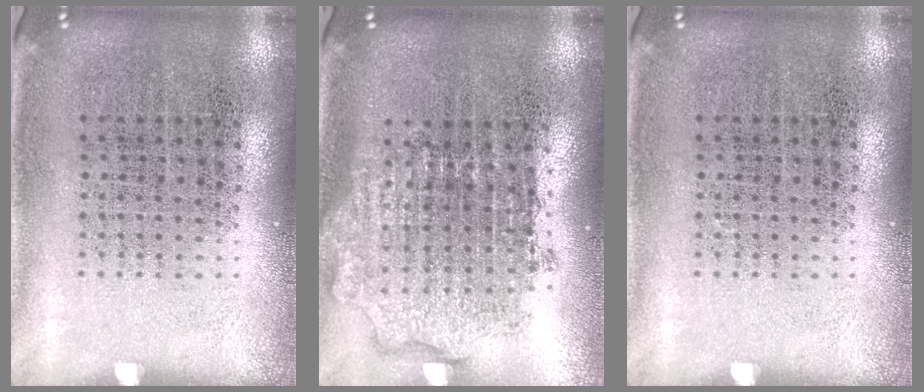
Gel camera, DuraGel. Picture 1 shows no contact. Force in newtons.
{"total": 1.8, "press": 1.5, "slide": 1.1}
{"total": 0.0}